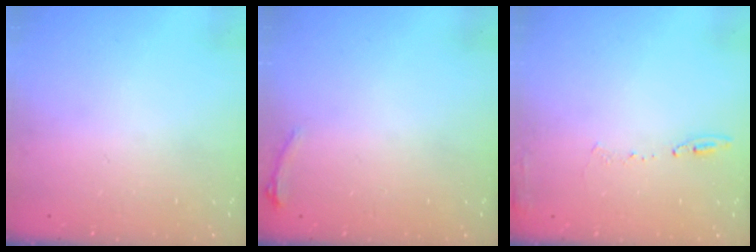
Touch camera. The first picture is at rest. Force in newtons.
{"total": 5.0, "press": 4.7, "slide": 1.9}
{"total": 8.3, "press": 8.3, "slide": 0.9}